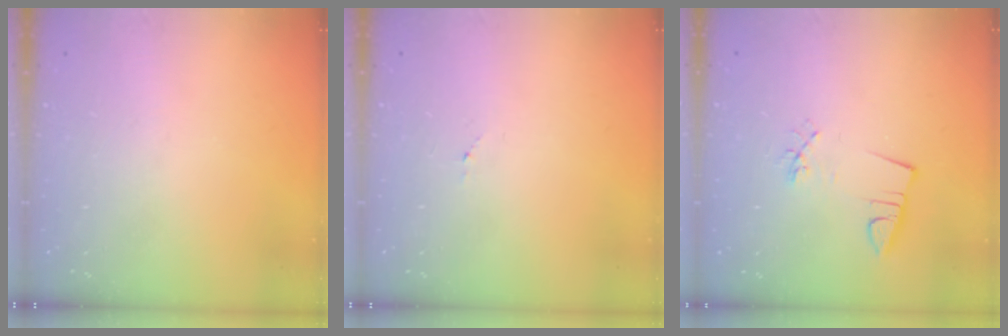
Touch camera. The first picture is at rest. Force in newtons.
{"total": 3.1, "press": 3.1, "slide": 0.3}
{"total": 3.3, "press": 1.9, "slide": 2.7}